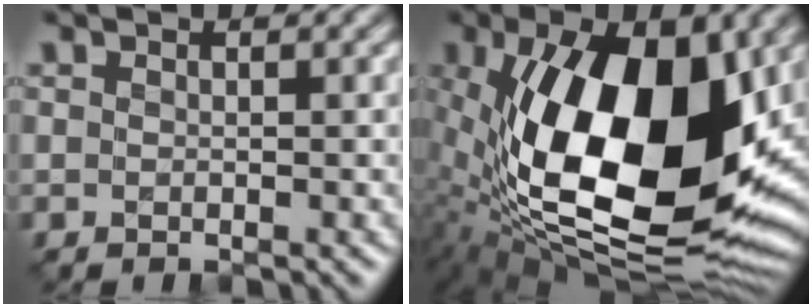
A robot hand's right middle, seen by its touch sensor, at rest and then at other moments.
{"total": 19.3, "force": [1.0, 9.5, 16.8], "torque": [-0.308, -0.021, 0.014]}